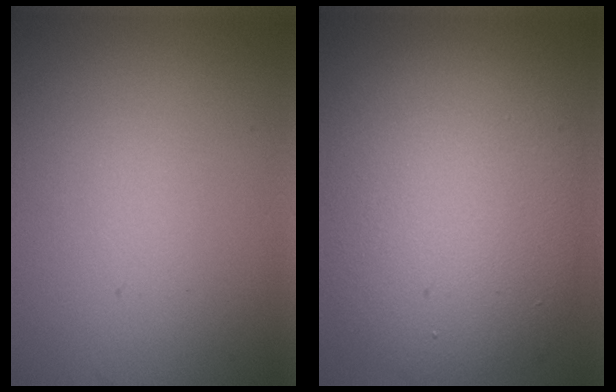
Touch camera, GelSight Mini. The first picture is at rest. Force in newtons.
{"total": 11.5, "press": 11.5, "slide": 0.3}